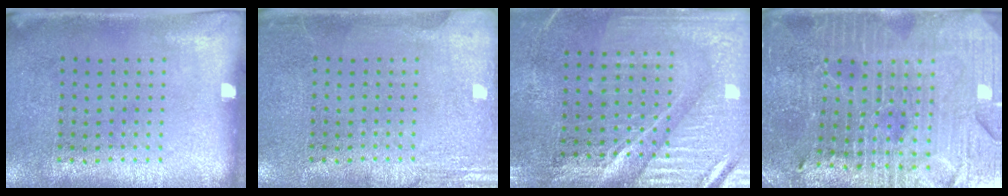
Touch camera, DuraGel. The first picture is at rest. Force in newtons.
{"total": 2.7, "press": 2.7, "slide": 0.3}
{"total": 4.0, "press": 3.7, "slide": 1.5}
{"total": 3.9, "press": 3.8, "slide": 0.9}